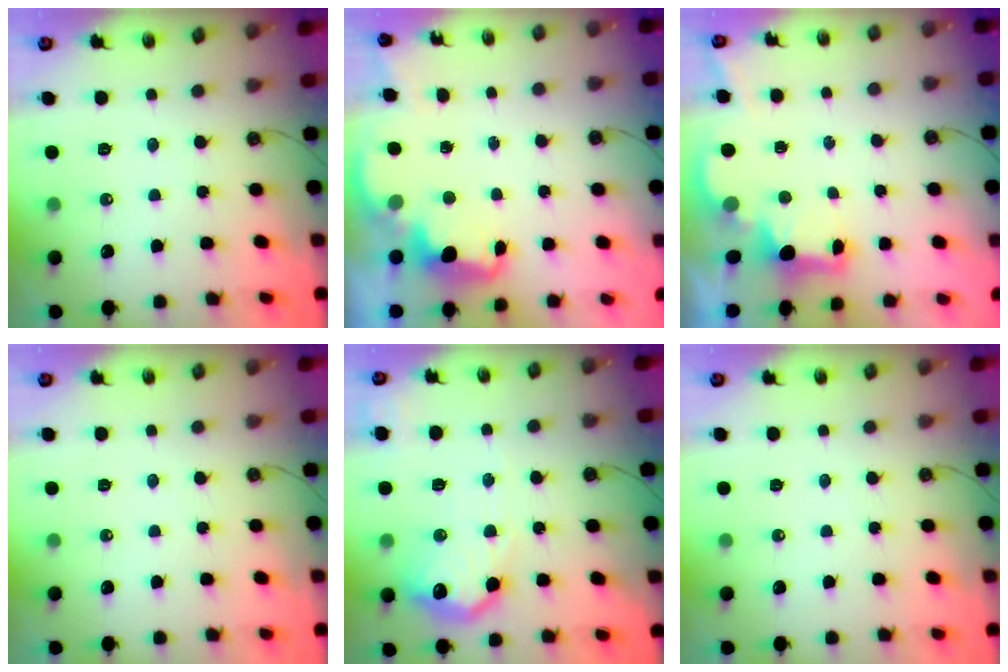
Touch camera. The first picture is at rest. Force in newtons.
{"total": 2.6, "press": 2.5, "slide": 0.7}
{"total": 2.5, "press": 2.3, "slide": 0.8}
{"total": 0.0}
{"total": 16.8, "press": 16.8, "slide": 1.1}
{"total": 0.0}